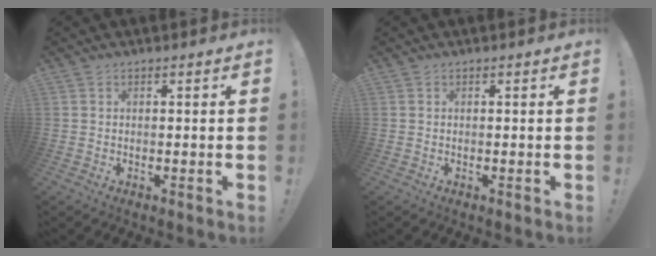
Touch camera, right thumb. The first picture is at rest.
{"total": 0.0}